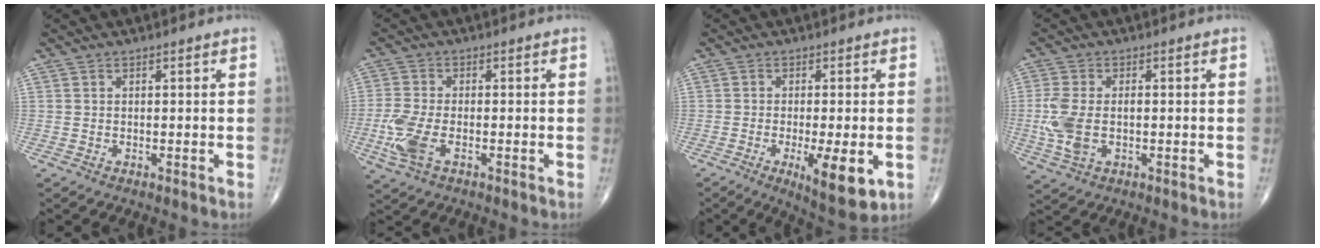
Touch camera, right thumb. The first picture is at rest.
{"total": 7.0, "force": [-2.2, 3.3, 5.8], "torque": [-0.148, 0.000, -0.043]}
{"total": 9.8, "force": [-3.0, 2.7, 8.9], "torque": [-0.128, -0.020, -0.041]}
{"total": 7.7, "force": [-0.8, 4.4, 6.3], "torque": [-0.155, 0.002, -0.014]}